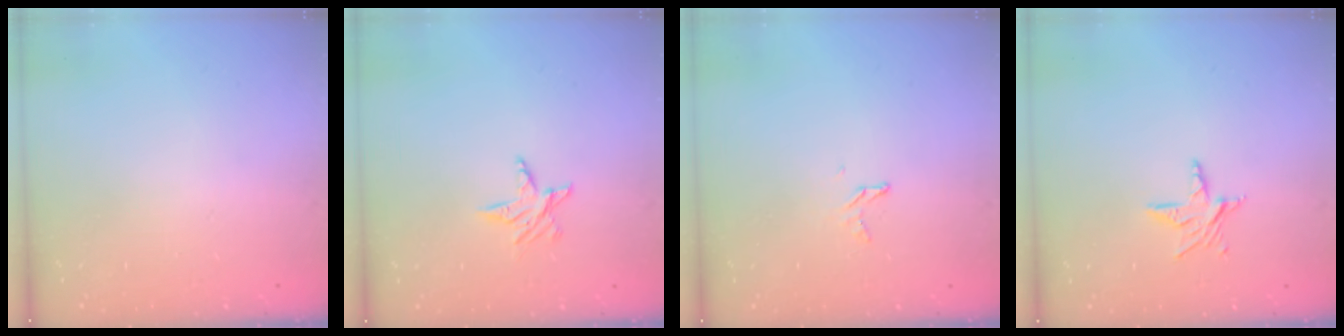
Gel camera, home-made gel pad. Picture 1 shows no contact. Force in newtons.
{"total": 5.1, "press": 5.1, "slide": 0.5}
{"total": 3.5, "press": 3.5, "slide": 0.4}
{"total": 6.4, "press": 6.4, "slide": 0.4}